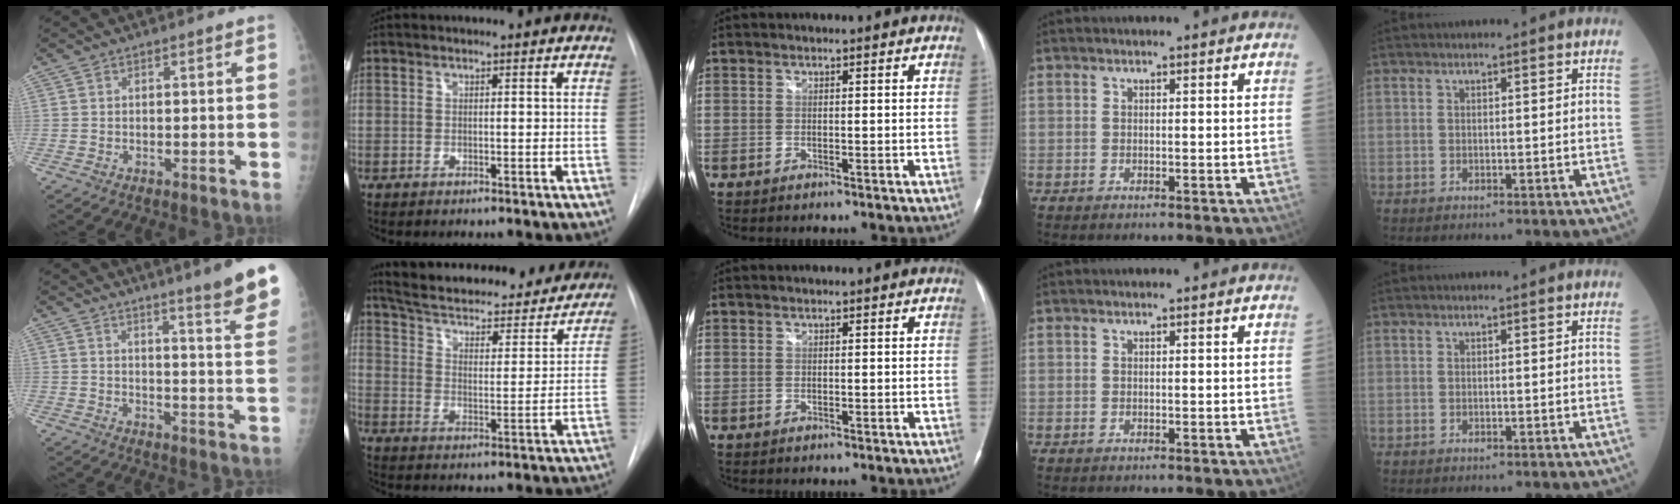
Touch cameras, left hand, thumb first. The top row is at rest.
{"thumb": {"total": 14.7, "force": [10.8, 0.5, 10.0], "torque": [-0.107, -0.068, 0.126]}, "index": {"total": 29.2, "force": [25.7, 7.6, 11.7], "torque": [-0.193, -0.028, 0.333]}}